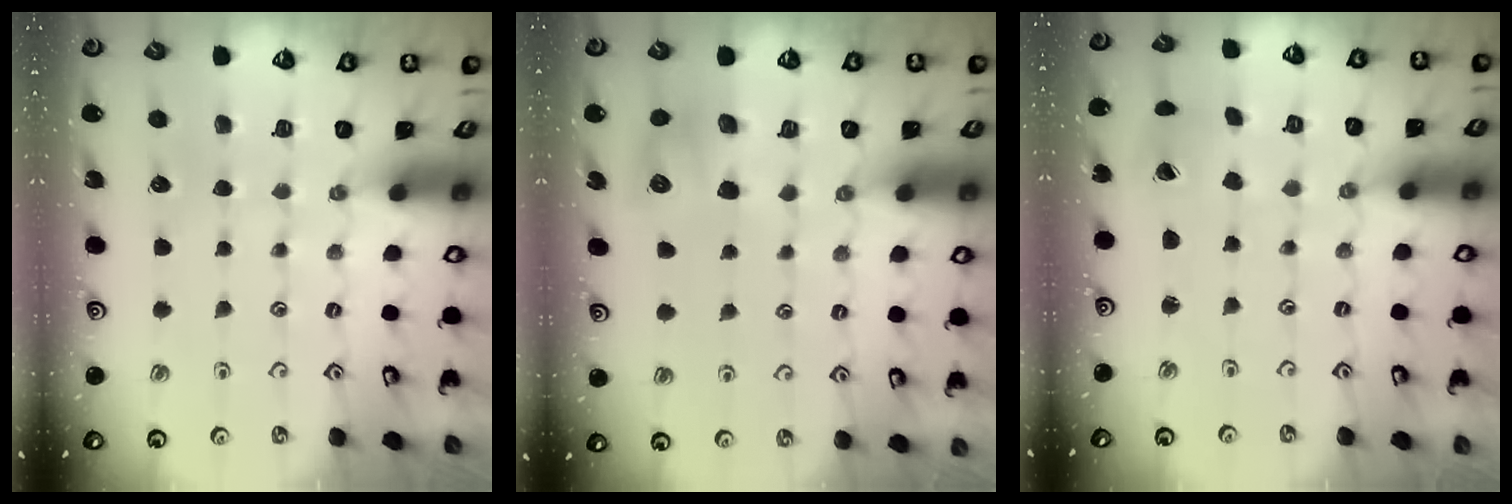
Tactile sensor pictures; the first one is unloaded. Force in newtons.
{"total": 8.9, "press": 8.9, "slide": 0.7}
{"total": 2.7, "press": 2.7, "slide": 0.4}